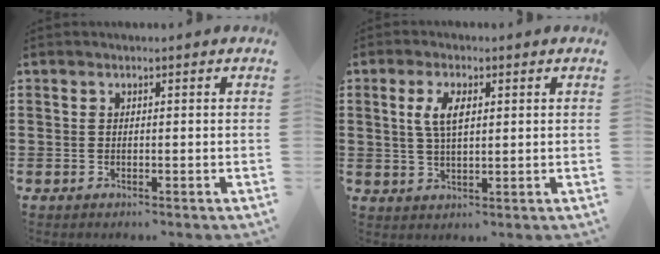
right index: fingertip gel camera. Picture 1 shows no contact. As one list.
[{"total": 4.6, "force": [1.2, 1.8, 4.0], "torque": [-0.085, 0.008, 0.020]}]